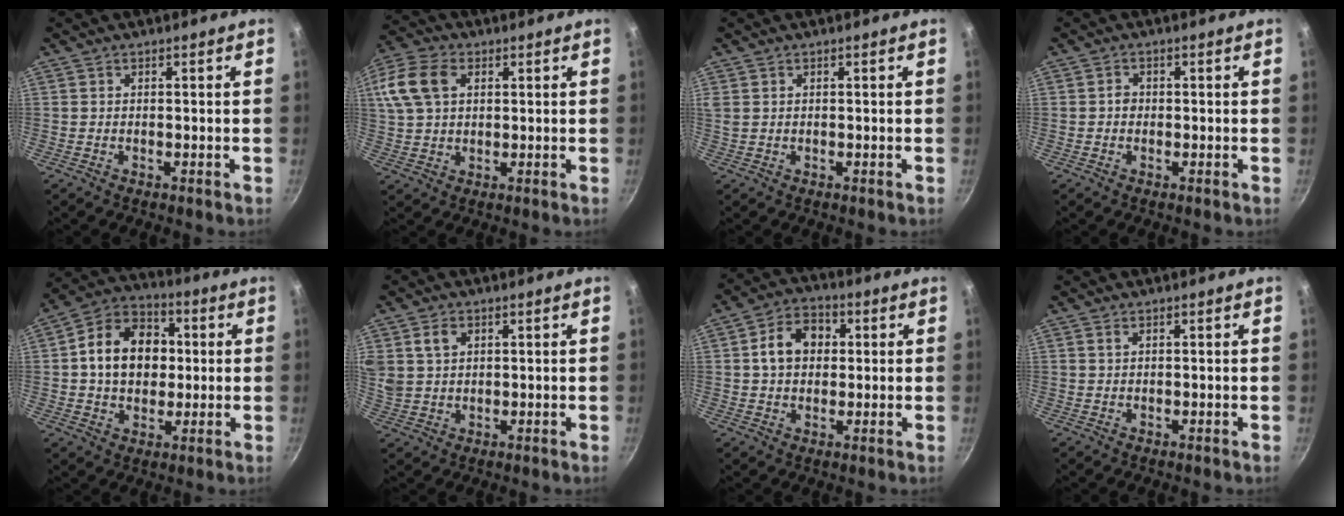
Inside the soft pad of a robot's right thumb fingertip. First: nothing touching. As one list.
[{"total": 14.5, "force": [4.5, 10.2, 9.3], "torque": [-0.214, 0.026, 0.079]}, {"total": 1.4, "force": [0.7, 1.0, 0.7], "torque": [-0.014, 0.003, 0.014]}, {"total": 1.4, "force": [-0.2, 1.2, 0.6], "torque": [-0.008, 0.007, -0.005]}, {"total": 14.7, "force": [1.4, 11.3, 9.3], "torque": [-0.124, 0.021, 0.009]}, {"total": 6.7, "force": [2.7, 5.0, 3.6], "torque": [-0.061, -0.001, 0.056]}, {"total": 8.9, "force": [1.4, 6.9, 5.5], "torque": [-0.063, 0.017, 0.013]}, {"total": 0.6, "force": [0.3, 0.3, 0.4], "torque": [-0.007, 0.001, 0.007]}]